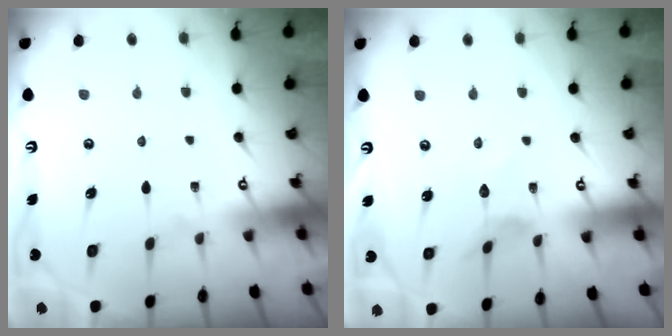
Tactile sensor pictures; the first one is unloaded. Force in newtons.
{"total": 1.3, "press": 1.2, "slide": 0.2}